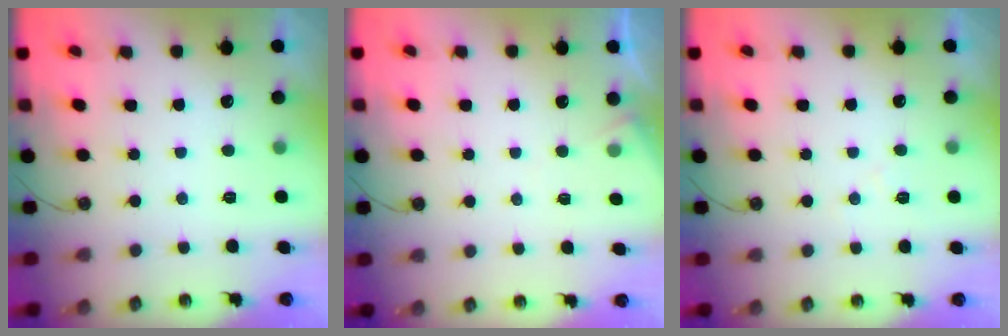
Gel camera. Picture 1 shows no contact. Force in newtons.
{"total": 3.5, "press": 3.5, "slide": 0.5}
{"total": 6.7, "press": 6.6, "slide": 0.9}